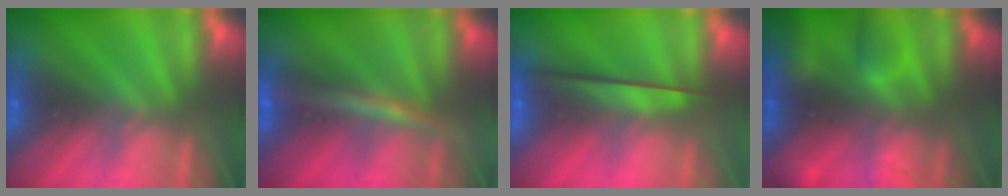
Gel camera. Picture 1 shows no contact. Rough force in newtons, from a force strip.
{"total": 2.4}
{"total": 2.4}
{"total": 8.8}